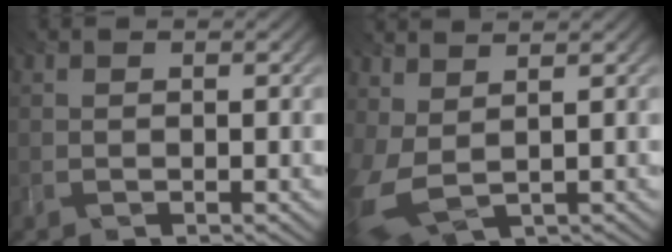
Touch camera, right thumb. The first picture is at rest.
{"total": 7.3, "force": [1.2, 4.1, 5.9], "torque": [-0.170, -0.009, 0.036]}